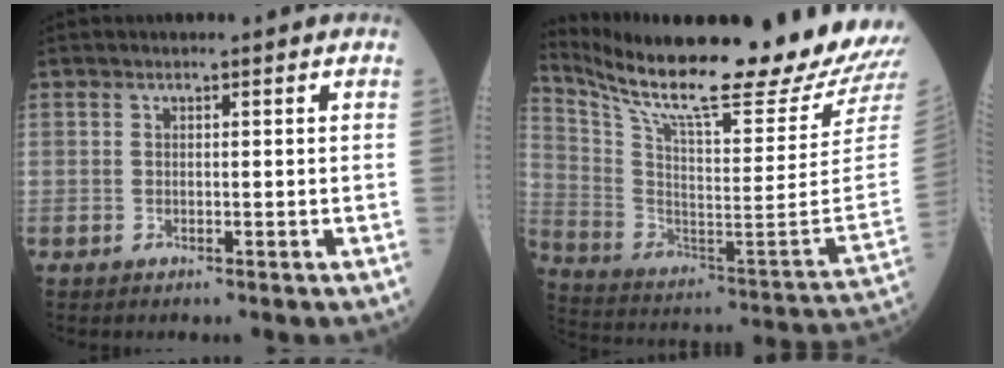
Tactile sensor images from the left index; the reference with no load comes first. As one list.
[{"total": 27.5, "force": [24.5, -0.4, 12.5], "torque": [-0.237, -0.104, 0.367]}]